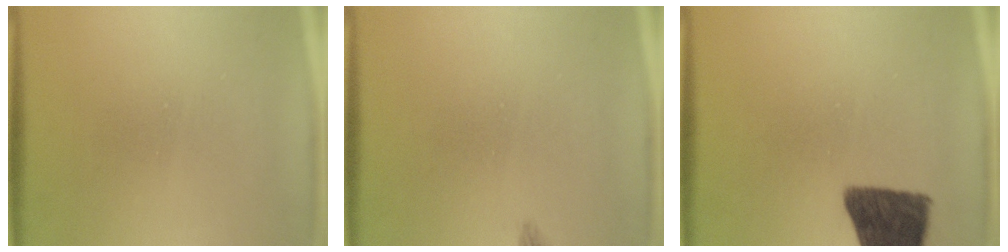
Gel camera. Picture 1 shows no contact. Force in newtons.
{"total": 0.9}
{"total": 12.5}